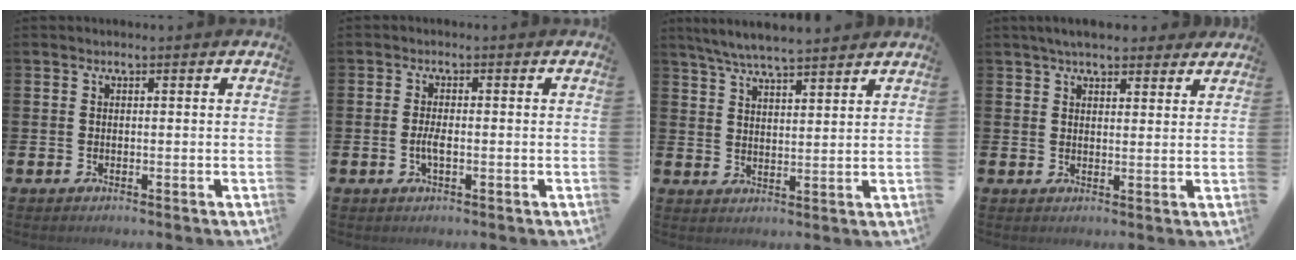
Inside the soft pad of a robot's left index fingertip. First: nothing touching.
{"total": 2.1, "force": [-0.4, 0.6, 2.0], "torque": [-0.034, -0.001, -0.009]}
{"total": 6.1, "force": [5.9, 0.3, 1.7], "torque": [-0.054, -0.022, 0.108]}
{"total": 4.9, "force": [4.4, 1.3, 1.5], "torque": [-0.029, -0.012, 0.081]}